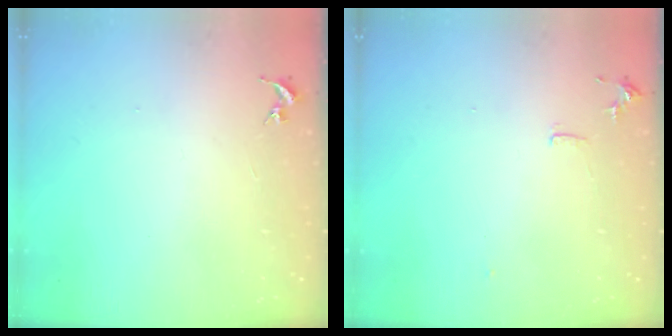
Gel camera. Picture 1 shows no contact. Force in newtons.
{"total": 7.4, "press": 7.3, "slide": 0.8}